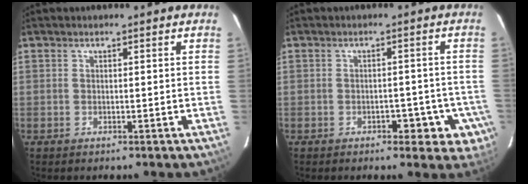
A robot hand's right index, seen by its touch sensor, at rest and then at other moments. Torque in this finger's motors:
{"motor_torque": [0.17, -0.11, 0.08, 0.03]}